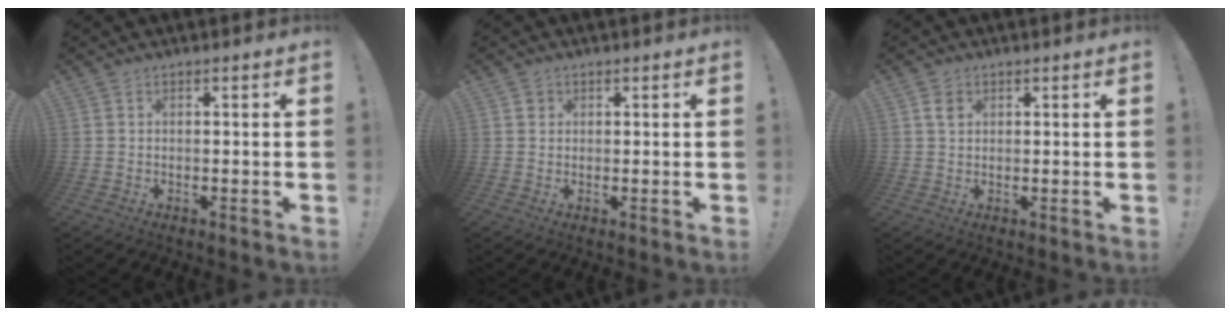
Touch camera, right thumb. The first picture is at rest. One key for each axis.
{"total": 1.3, "fx": 0.6, "fy": 1.2, "fz": 0.2, "tx": -0.001, "ty": 0.001, "tz": 0.010}
{"total": 2.7, "fx": 1.2, "fy": 1.9, "fz": 1.5, "tx": -0.012, "ty": -0.004, "tz": 0.020}